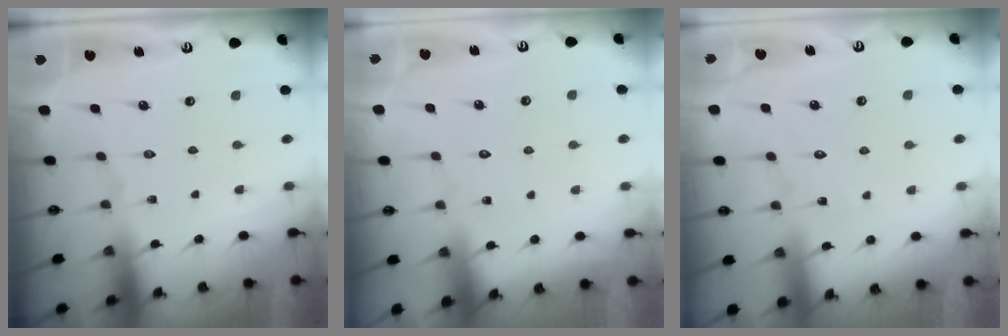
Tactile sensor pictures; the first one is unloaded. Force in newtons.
{"total": 2.8, "press": 2.8, "slide": 0.2}
{"total": 4.4, "press": 4.4, "slide": 0.4}